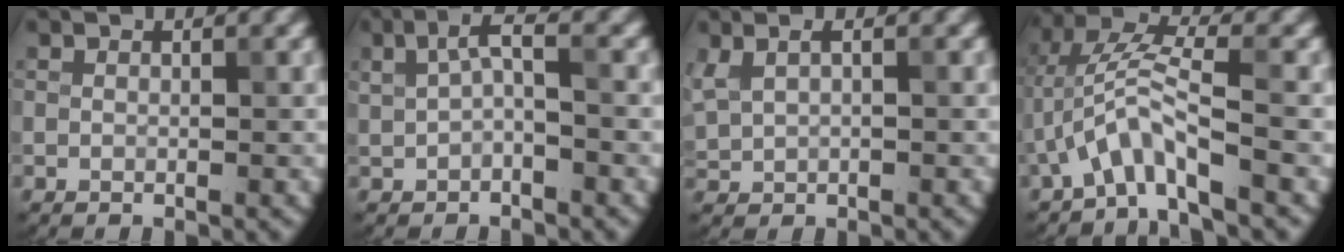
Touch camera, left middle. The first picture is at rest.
{"total": 2.7, "force": [0.4, 0.9, 2.5], "torque": [-0.049, 0.008, 0.003]}
{"total": 2.1, "force": [1.0, 1.0, 1.5], "torque": [-0.038, 0.002, 0.026]}
{"total": 4.6, "force": [-2.3, 0.8, 3.9], "torque": [-0.079, 0.018, -0.047]}